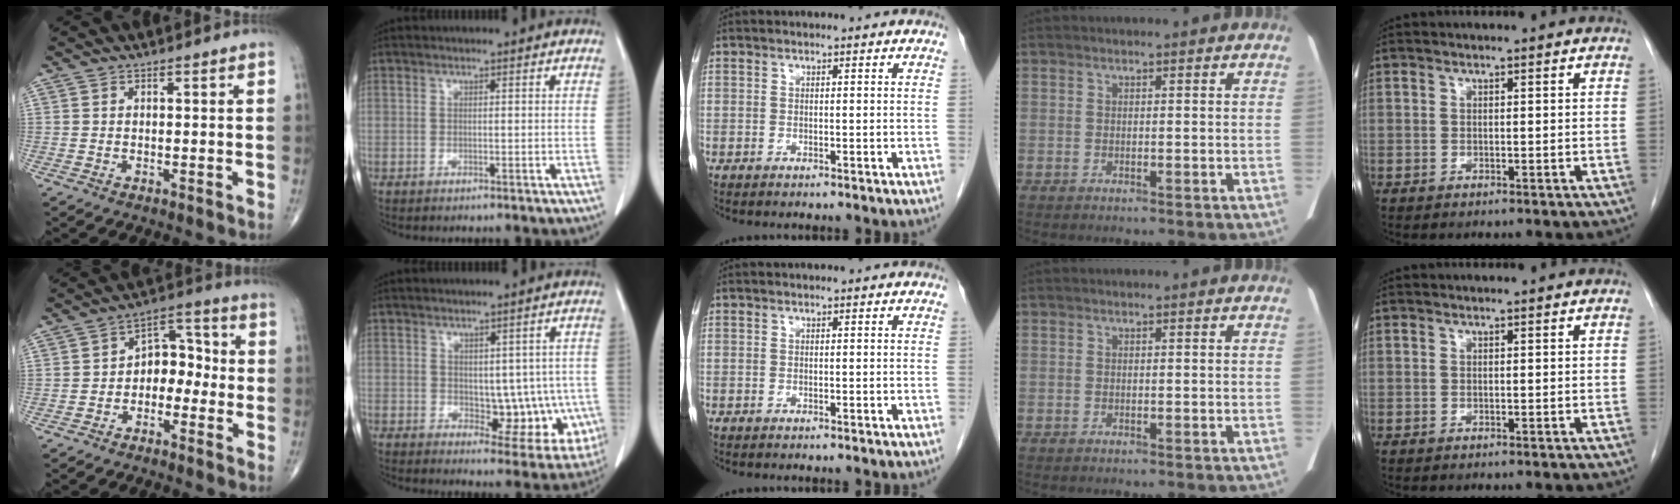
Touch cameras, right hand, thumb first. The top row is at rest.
{"thumb": {"total": 7.8, "force": [-1.7, 5.5, 5.2], "torque": [-0.045, 0.043, -0.042]}, "index": {"total": 8.9, "force": [-0.7, 5.2, 7.2], "torque": [-0.064, 0.010, 0.011]}}